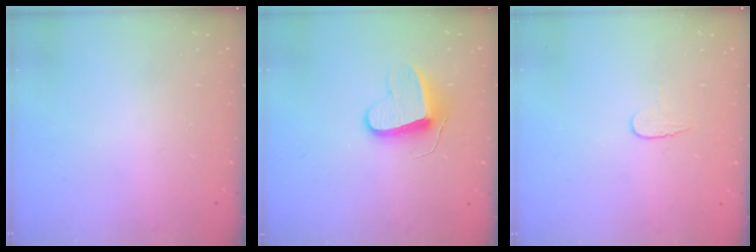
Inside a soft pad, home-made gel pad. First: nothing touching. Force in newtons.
{"total": 9.2, "press": 9.2, "slide": 0.3}
{"total": 4.3, "press": 4.2, "slide": 0.4}